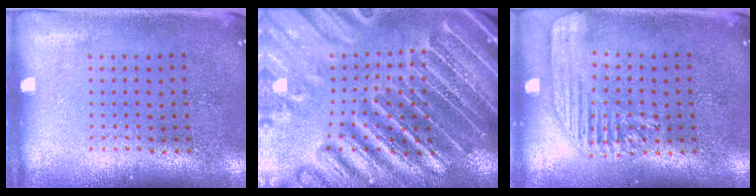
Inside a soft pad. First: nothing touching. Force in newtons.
{"total": 4.4, "press": 4.1, "slide": 1.5}
{"total": 1.6, "press": 1.5, "slide": 0.6}